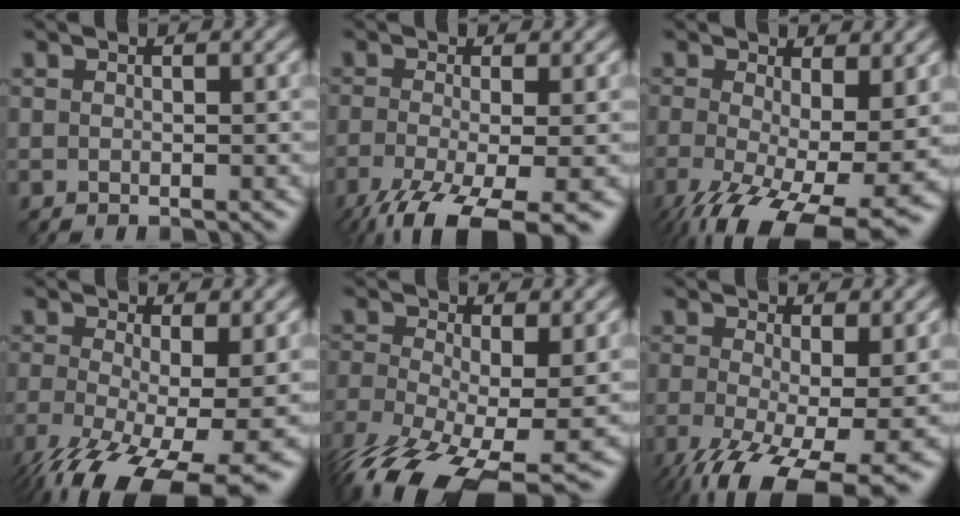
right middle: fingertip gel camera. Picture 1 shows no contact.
{"total": 9.5, "force": [-5.6, 2.7, 7.1], "torque": [-0.135, -0.030, -0.091]}
{"total": 12.3, "force": [-4.9, 4.7, 10.2], "torque": [-0.190, -0.039, -0.070]}
{"total": 11.4, "force": [-5.8, 3.4, 9.1], "torque": [-0.178, -0.037, -0.098]}
{"total": 10.6, "force": [-5.6, 3.6, 8.3], "torque": [-0.170, -0.035, -0.100]}
{"total": 10.7, "force": [-5.0, 3.5, 8.8], "torque": [-0.174, -0.040, -0.080]}